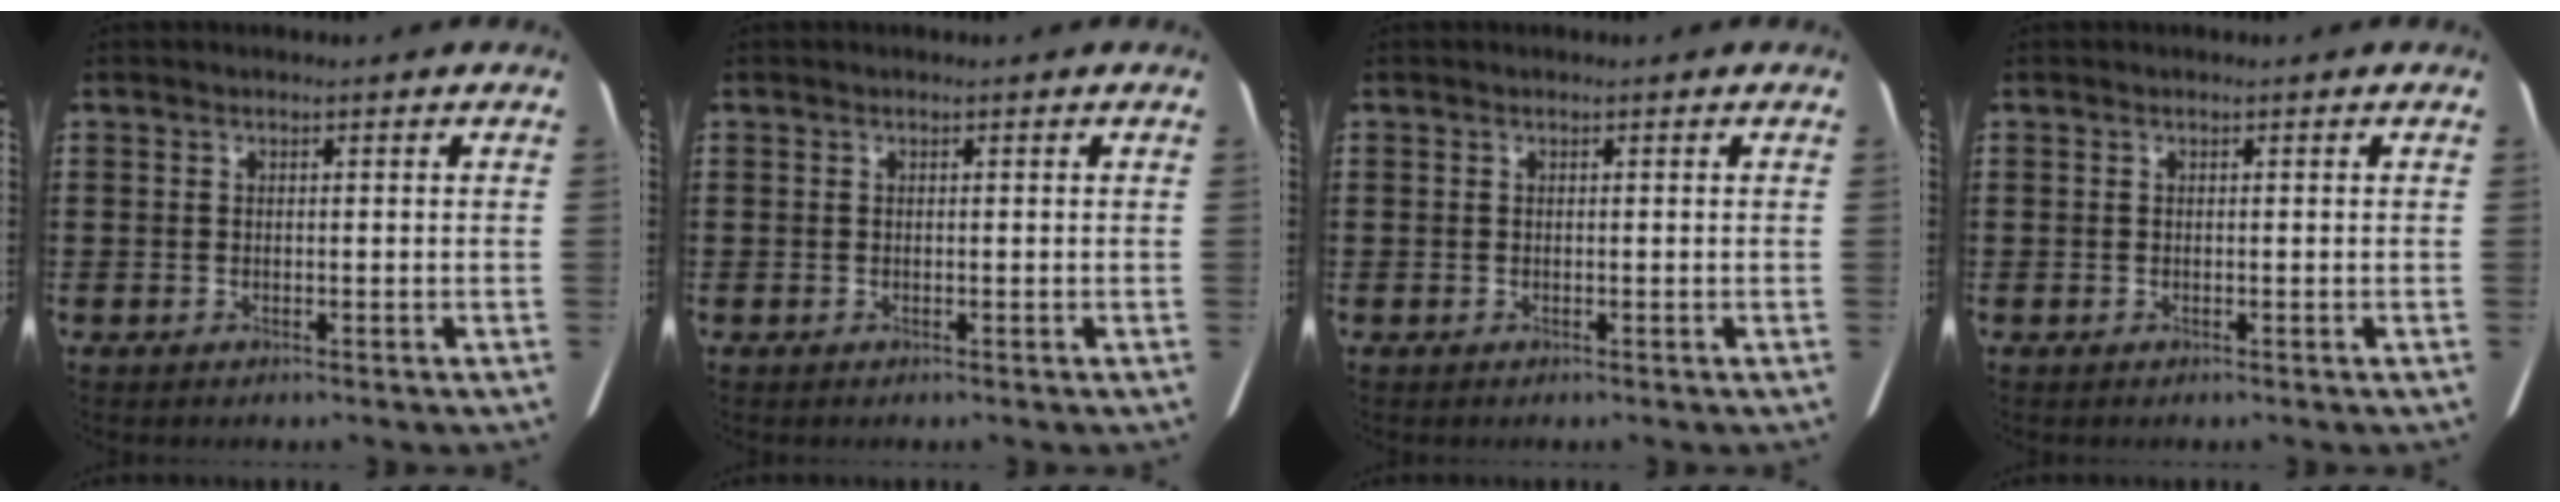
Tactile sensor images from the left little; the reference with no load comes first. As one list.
[{"total": 0.0}, {"total": 0.0}, {"total": 0.0}]